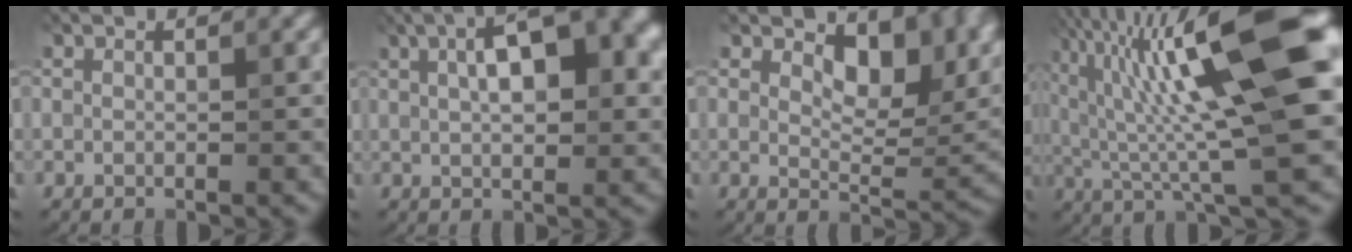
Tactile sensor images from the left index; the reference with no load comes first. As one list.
[{"total": 8.7, "force": [2.4, 3.2, 7.7], "torque": [-0.106, 0.026, 0.052]}, {"total": 8.1, "force": [3.9, 4.0, 5.9], "torque": [-0.090, 0.009, 0.086]}, {"total": 13.3, "force": [2.9, 2.2, 12.8], "torque": [-0.224, 0.020, 0.076]}]